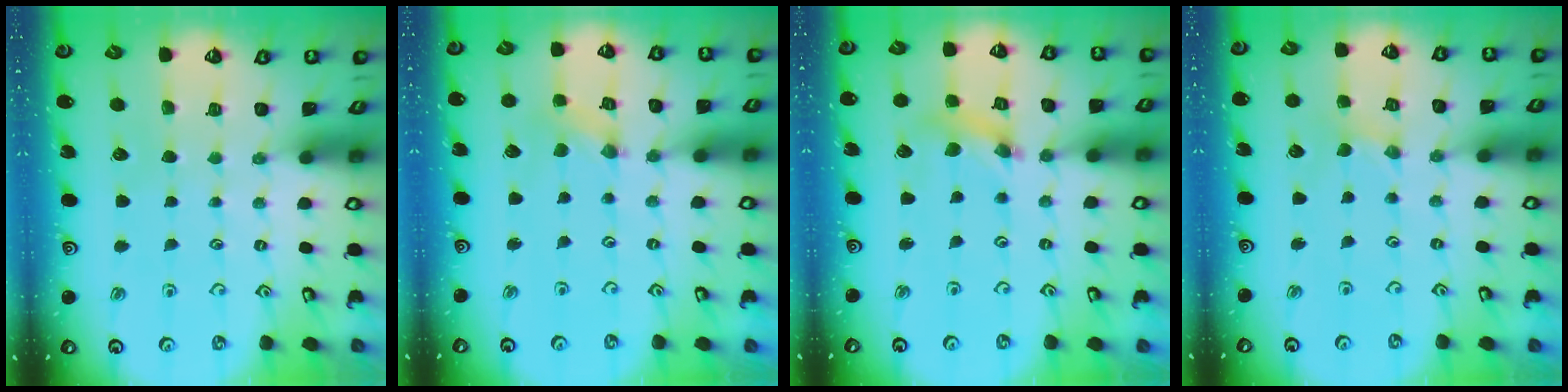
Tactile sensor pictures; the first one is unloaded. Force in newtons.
{"total": 0.6, "press": 0.6, "slide": 0.1}
{"total": 5.9, "press": 5.9, "slide": 0.7}
{"total": 0.0}